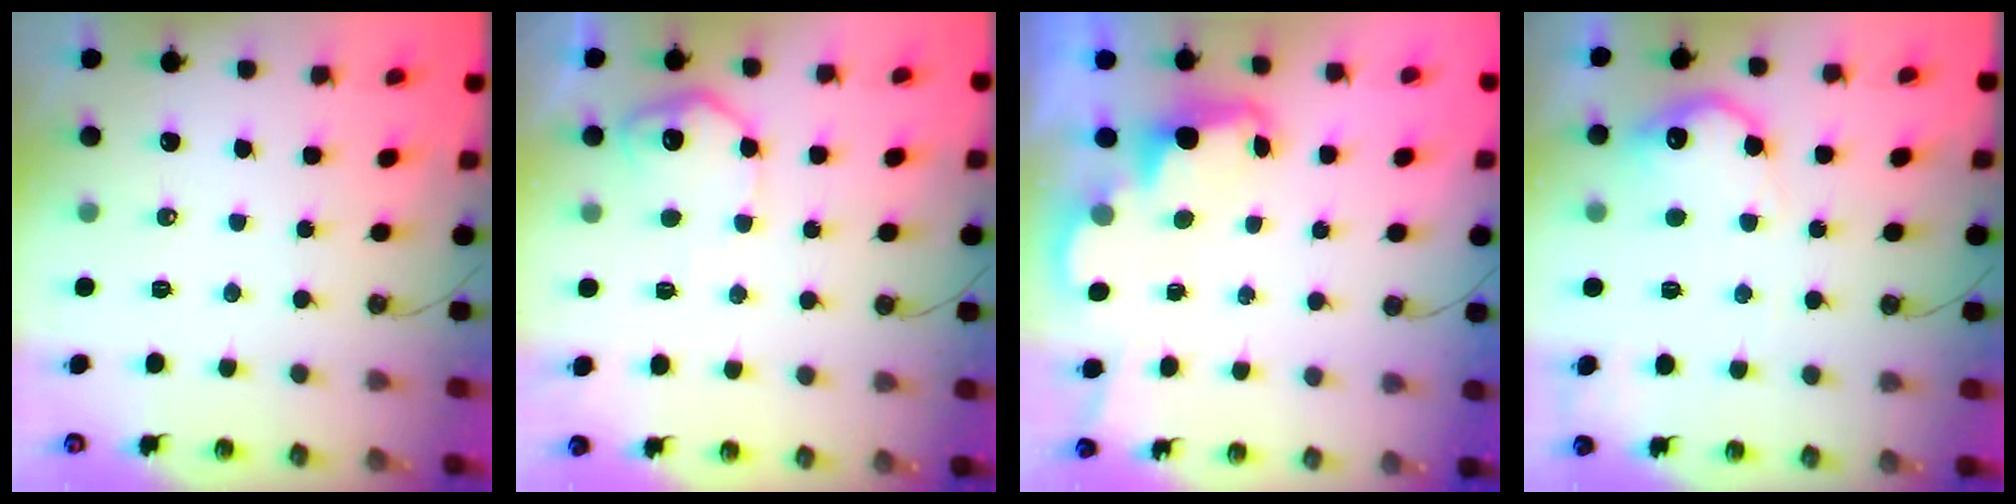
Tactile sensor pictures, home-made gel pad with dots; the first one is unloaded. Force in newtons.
{"total": 11.2, "press": 11.2, "slide": 0.6}
{"total": 2.6, "press": 2.5, "slide": 0.6}
{"total": 13.7, "press": 13.7, "slide": 0.9}